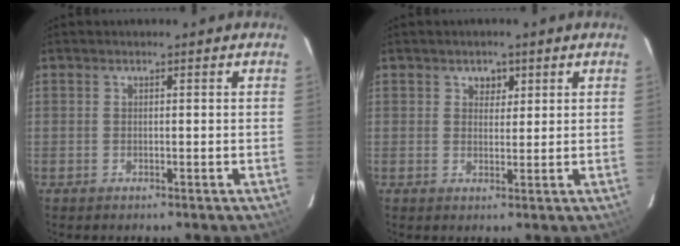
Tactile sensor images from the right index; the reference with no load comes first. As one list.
[{"total": 2.5, "force": [1.3, 2.0, 0.7], "torque": [-0.004, 0.004, 0.021]}]